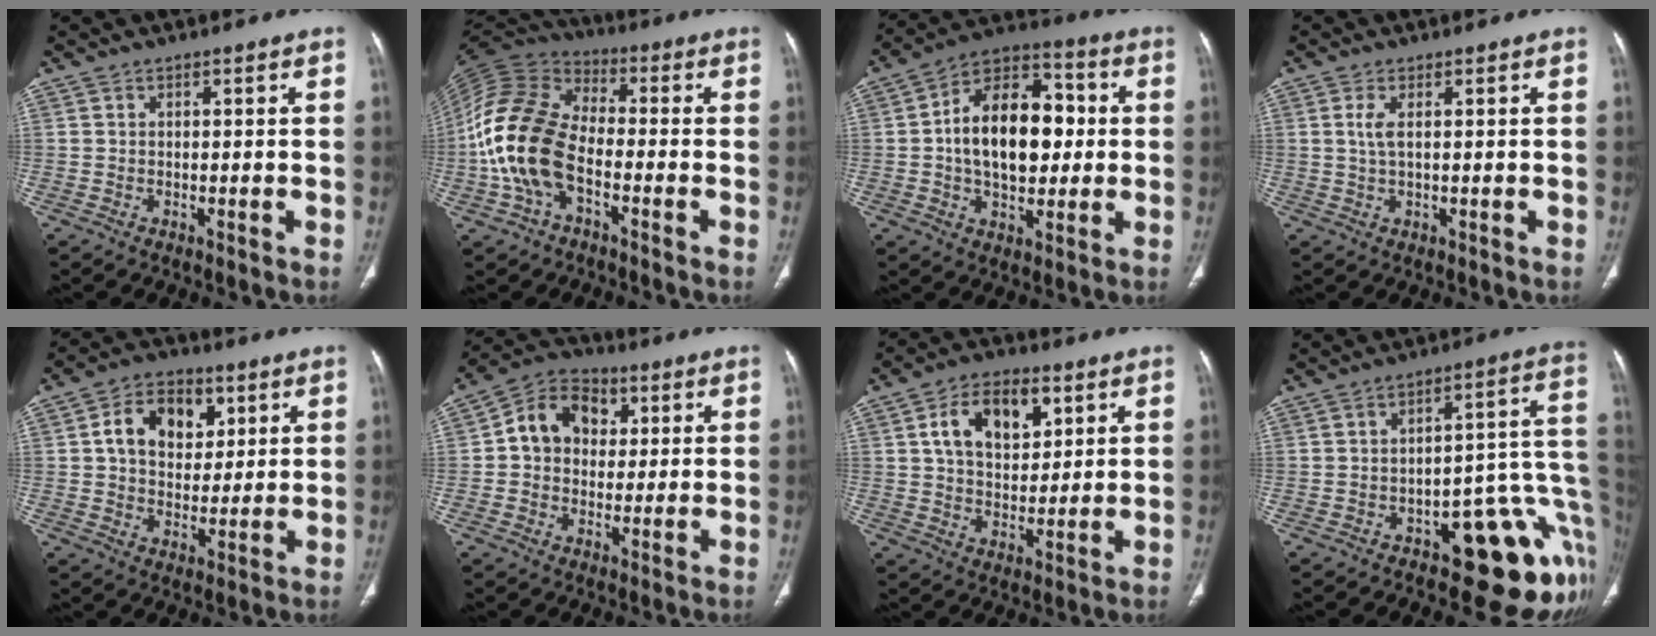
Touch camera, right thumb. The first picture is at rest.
{"total": 16.5, "force": [-4.0, 9.8, 12.6], "torque": [-0.266, 0.035, -0.082]}
{"total": 18.2, "force": [0.8, 11.3, 14.3], "torque": [-0.199, 0.028, 0.008]}
{"total": 2.7, "force": [0.7, 0.9, 2.4], "torque": [-0.062, 0.001, 0.016]}
{"total": 12.1, "force": [3.7, 8.8, 7.5], "torque": [-0.082, -0.003, 0.059]}
{"total": 11.1, "force": [2.3, 8.9, 6.3], "torque": [-0.069, 0.012, 0.026]}
{"total": 12.8, "force": [4.7, 8.0, 8.8], "torque": [-0.112, -0.007, 0.081]}
{"total": 18.5, "force": [-7.8, 8.6, 14.4], "torque": [-0.075, 0.086, -0.096]}